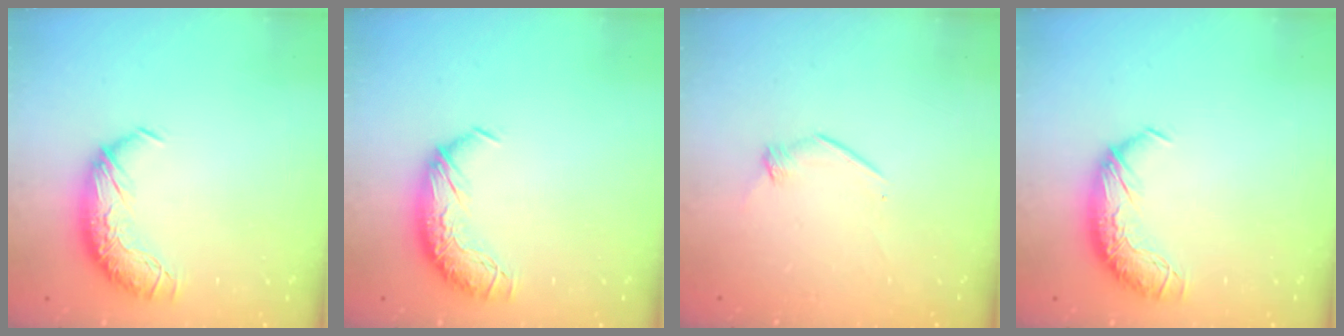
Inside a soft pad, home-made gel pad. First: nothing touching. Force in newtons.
{"total": 0.0}
{"total": 6.2, "press": 6.1, "slide": 1.0}
{"total": 0.0}